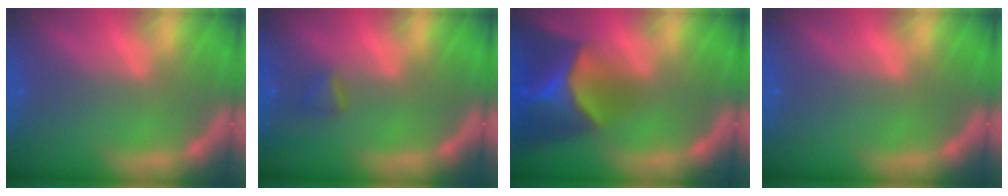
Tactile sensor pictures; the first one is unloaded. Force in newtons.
{"total": 1.4}
{"total": 9.9}
{"total": 0.0}